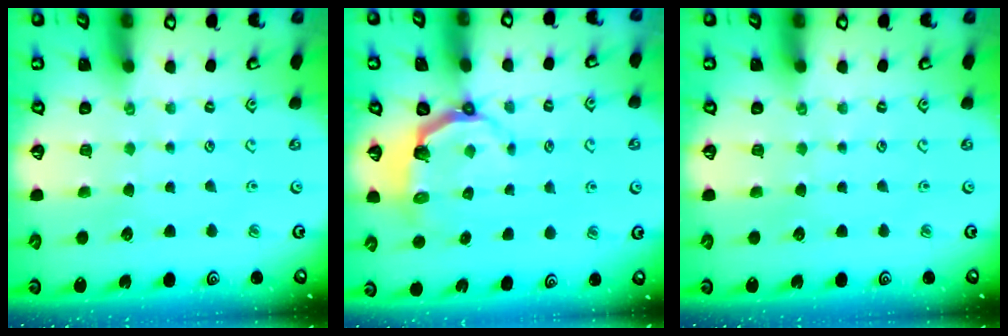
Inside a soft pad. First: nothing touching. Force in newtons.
{"total": 4.5, "press": 2.9, "slide": 3.4}
{"total": 0.0}